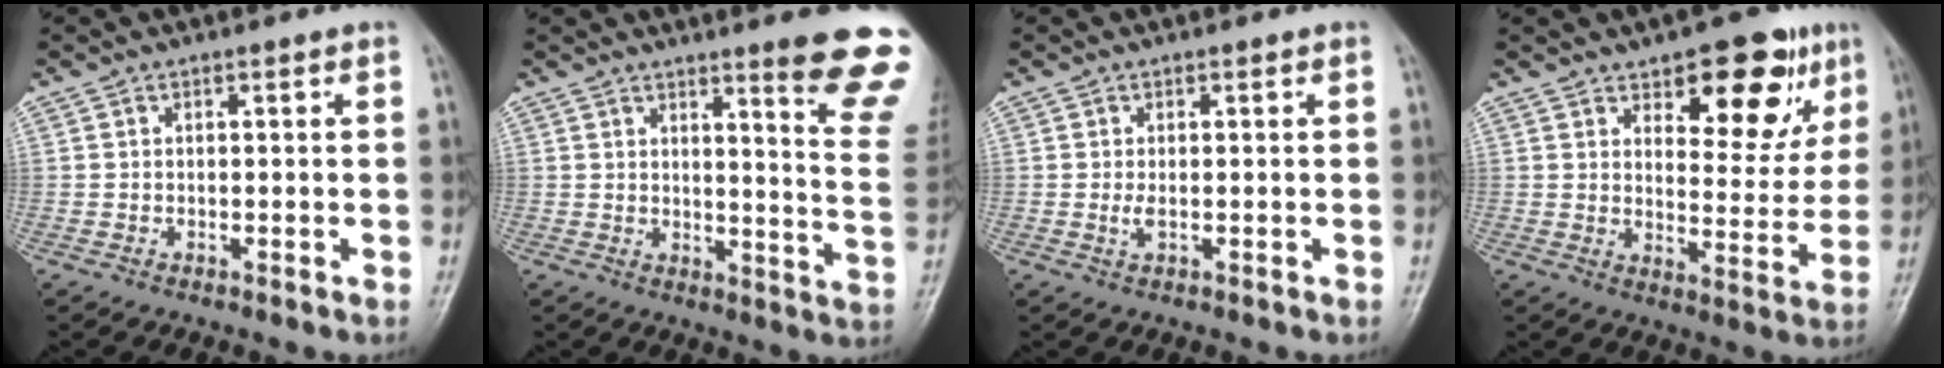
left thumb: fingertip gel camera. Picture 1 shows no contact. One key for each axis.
{"total": 14.2, "fx": 10.2, "fy": 0.9, "fz": 9.8, "tx": -0.094, "ty": -0.083, "tz": 0.118}
{"total": 1.5, "fx": 0.0, "fy": 0.6, "fz": 1.3, "tx": -0.029, "ty": -0.005, "tz": 0.002}
{"total": 14.7, "fx": 8.0, "fy": 6.8, "fz": 10.3, "tx": -0.082, "ty": -0.040, "tz": 0.111}